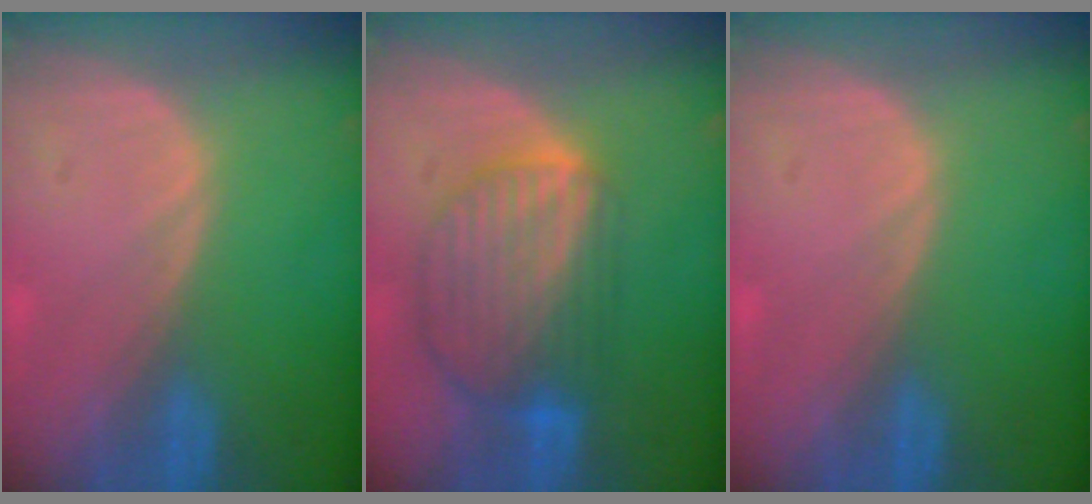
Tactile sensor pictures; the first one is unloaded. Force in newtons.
{"total": 9.0, "press": 7.7, "slide": 4.6}
{"total": 0.0}